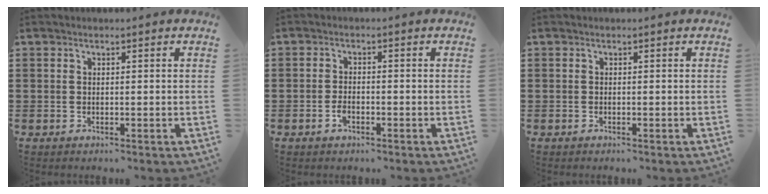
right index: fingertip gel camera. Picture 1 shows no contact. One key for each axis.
{"total": 1.8, "fx": -0.9, "fy": 0.9, "fz": 1.3, "tx": -0.032, "ty": -0.003, "tz": -0.019}
{"total": 0.0}